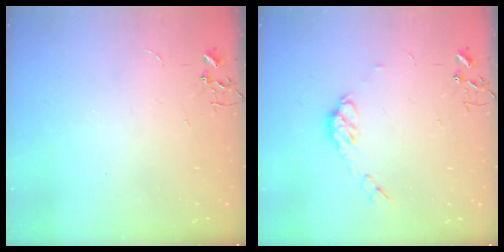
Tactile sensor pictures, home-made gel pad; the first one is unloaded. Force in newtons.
{"total": 7.3, "press": 7.2, "slide": 0.4}